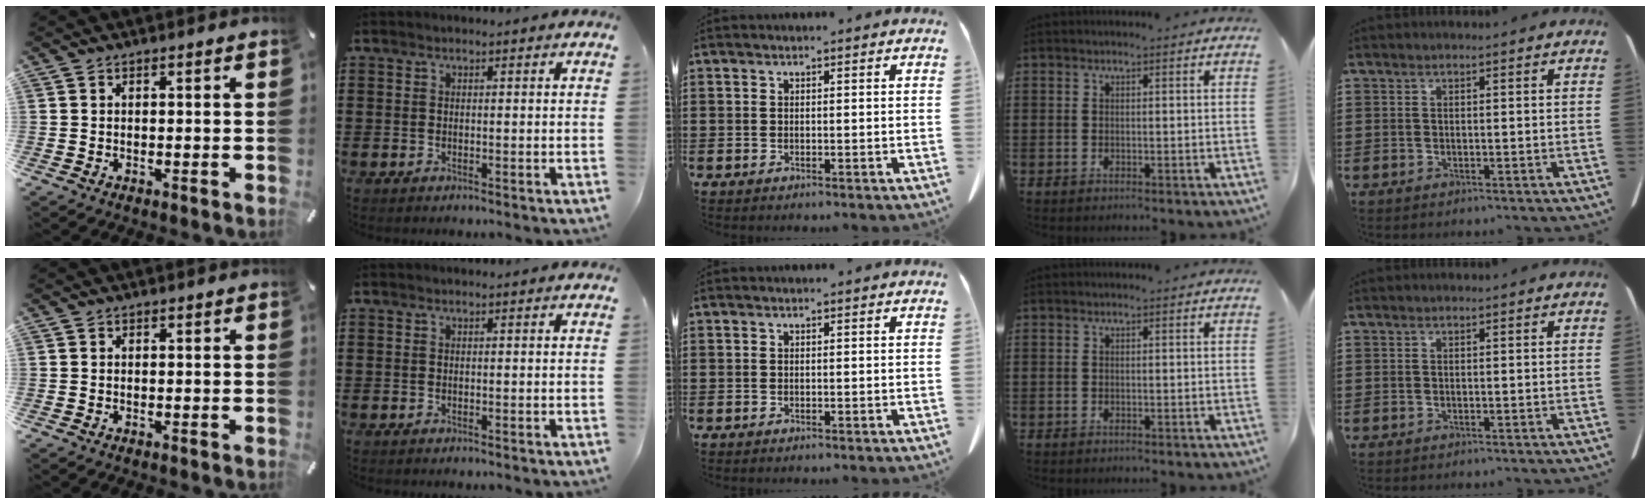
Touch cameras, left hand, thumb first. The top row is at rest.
{}